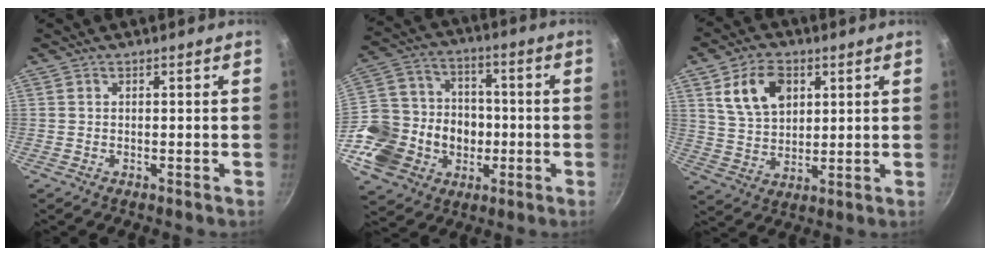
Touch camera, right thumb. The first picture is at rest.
{"total": 19.4, "force": [-4.7, 16.2, 9.7], "torque": [-0.161, 0.047, -0.077]}
{"total": 10.9, "force": [4.4, 7.2, 6.9], "torque": [-0.101, -0.011, 0.086]}